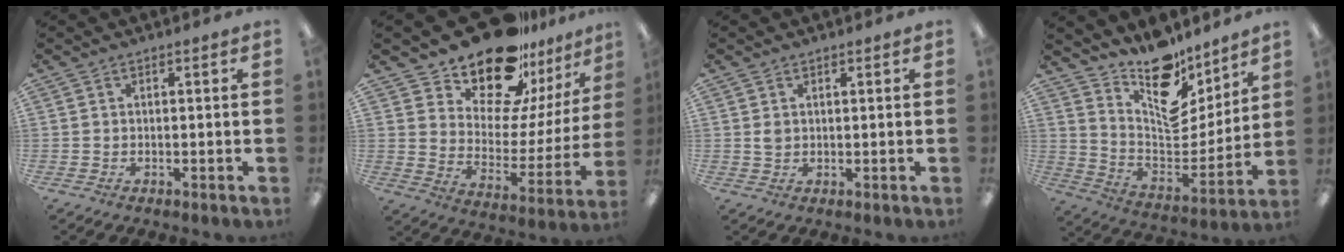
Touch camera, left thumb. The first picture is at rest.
{"total": 20.4, "force": [17.2, 8.1, 7.5], "torque": [-0.128, -0.138, 0.301]}
{"total": 1.6, "force": [0.6, 1.2, 0.8], "torque": [-0.017, 0.003, 0.011]}
{"total": 15.5, "force": [12.2, 7.1, 6.5], "torque": [-0.102, -0.113, 0.218]}